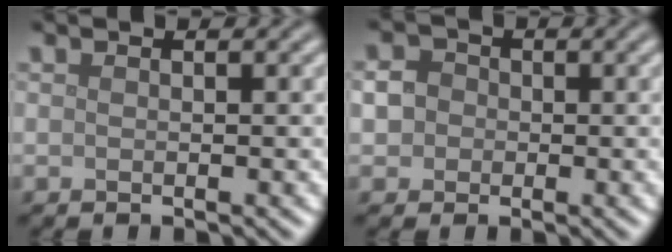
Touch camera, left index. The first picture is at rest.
{"total": 3.8, "force": [0.3, 3.4, 1.6], "torque": [-0.011, 0.018, -0.019]}